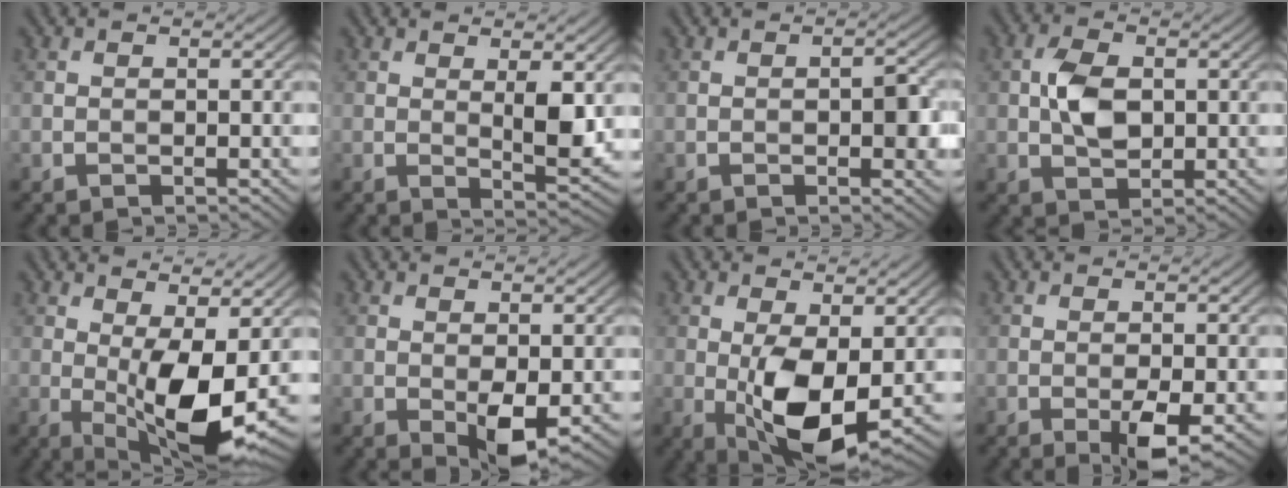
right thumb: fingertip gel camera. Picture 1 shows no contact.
{"total": 4.3, "force": [1.1, 1.2, 4.0], "torque": [-0.075, -0.008, 0.022]}
{"total": 2.8, "force": [-0.4, 1.1, 2.5], "torque": [-0.032, 0.002, -0.005]}
{"total": 4.9, "force": [0.3, 3.1, 3.8], "torque": [-0.077, 0.003, 0.003]}
{"total": 11.0, "force": [-0.2, 3.7, 10.4], "torque": [-0.175, -0.007, -0.002]}
{"total": 3.7, "force": [-0.5, 1.6, 3.3], "torque": [-0.057, -0.004, -0.005]}
{"total": 9.3, "force": [-1.2, 4.2, 8.1], "torque": [-0.162, -0.012, -0.013]}
{"total": 3.9, "force": [-1.4, 1.0, 3.4], "torque": [-0.060, -0.001, -0.024]}